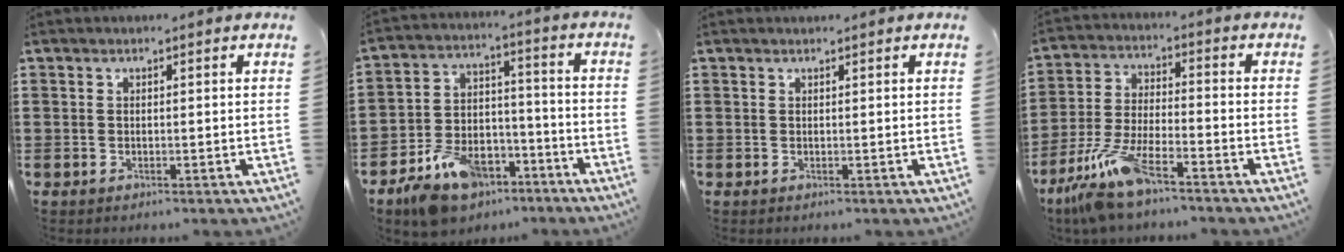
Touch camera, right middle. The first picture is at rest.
{"total": 9.0, "force": [-7.1, 4.5, 3.3], "torque": [-0.073, 0.033, -0.135]}
{"total": 0.0}
{"total": 9.7, "force": [-7.6, 1.4, 5.7], "torque": [-0.137, -0.004, -0.154]}